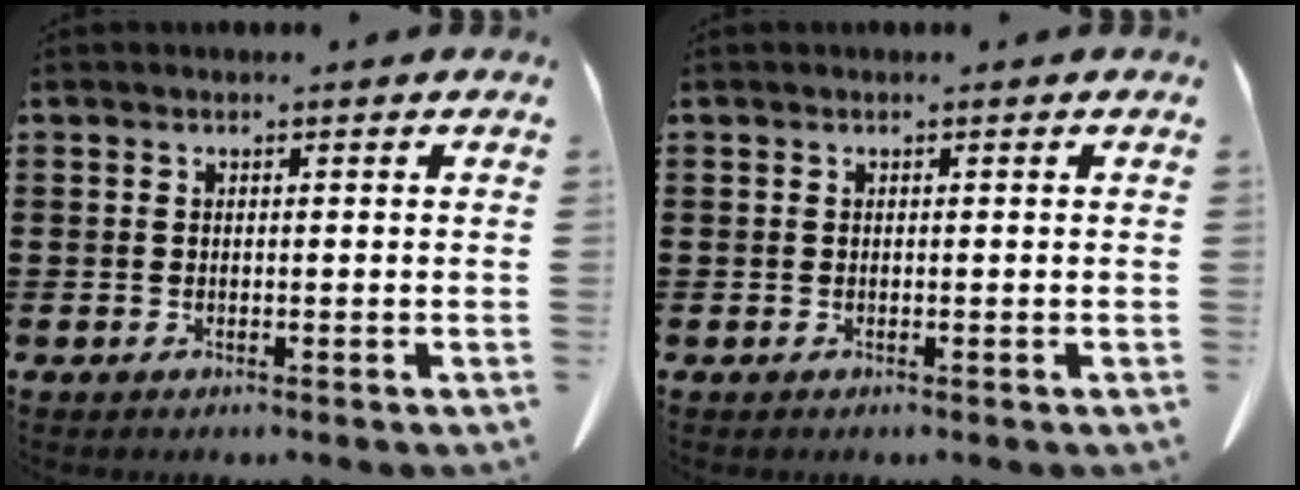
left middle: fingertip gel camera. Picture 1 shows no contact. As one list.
[{"total": 0.0}]